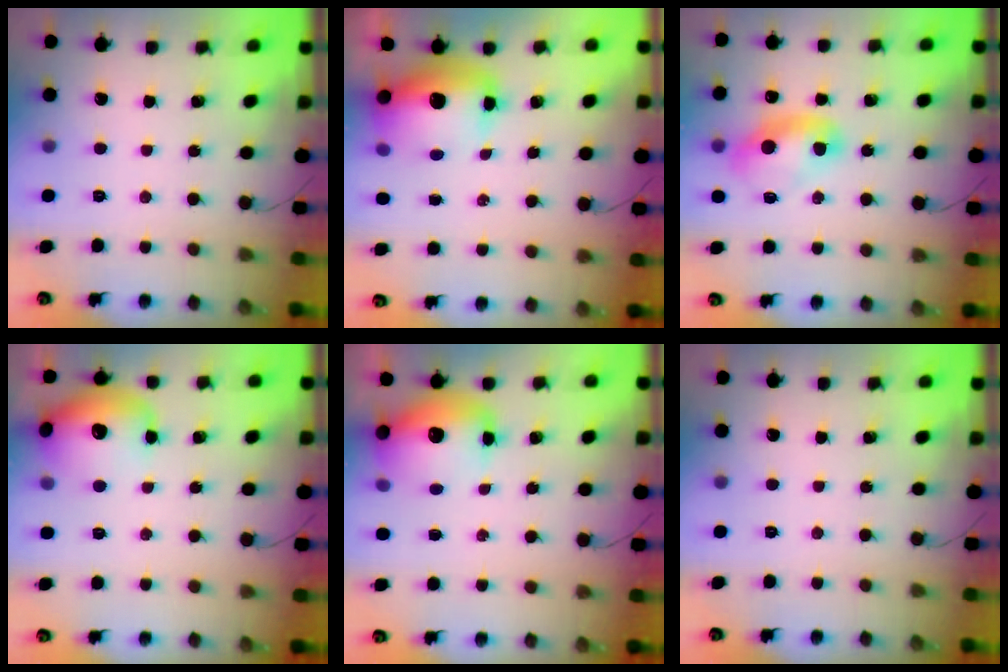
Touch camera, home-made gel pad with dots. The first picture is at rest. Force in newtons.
{"total": 14.2, "press": 13.8, "slide": 3.4}
{"total": 10.2, "press": 10.2, "slide": 0.6}
{"total": 17.5, "press": 16.8, "slide": 4.8}
{"total": 13.4, "press": 13.1, "slide": 2.9}
{"total": 0.0}